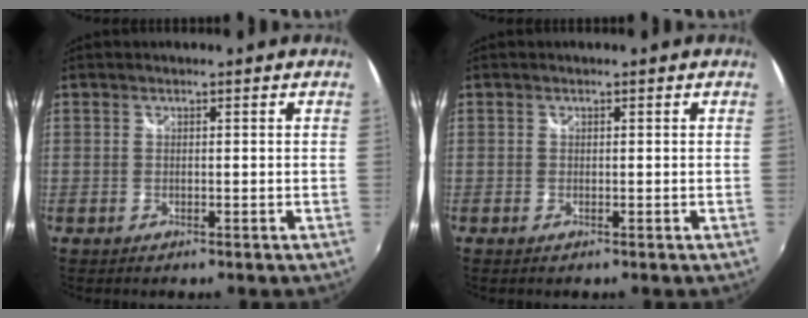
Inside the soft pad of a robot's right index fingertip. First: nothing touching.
{"total": 0.0}